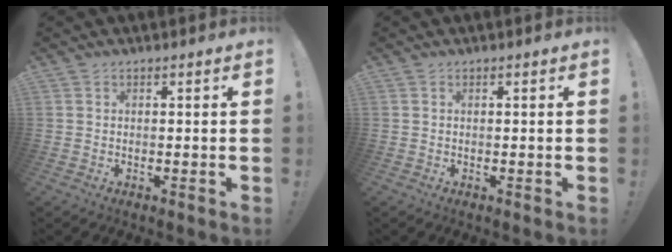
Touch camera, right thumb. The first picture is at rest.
{"total": 0.0}